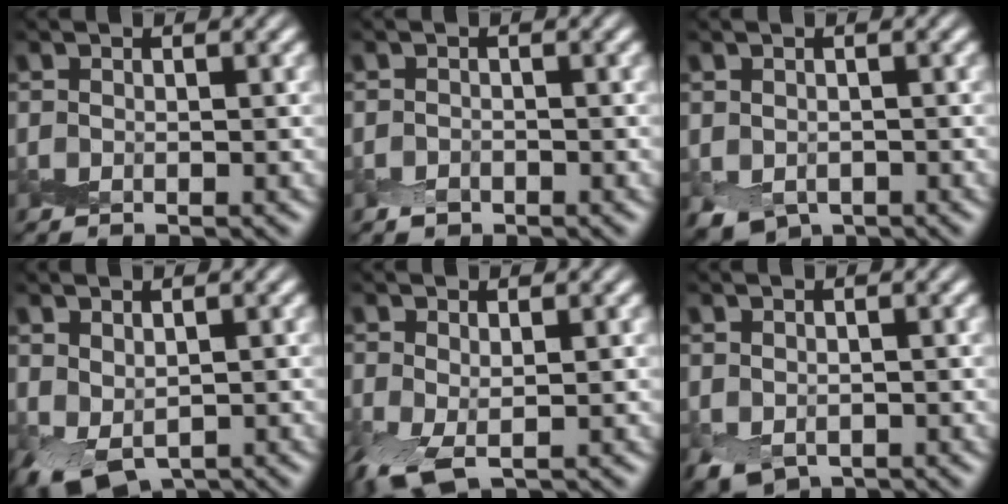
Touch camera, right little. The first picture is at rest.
{"total": 1.0, "force": [-0.7, 0.6, 0.3], "torque": [-0.002, 0.000, -0.014]}
{"total": 2.2, "force": [-1.0, 1.6, 1.2], "torque": [-0.022, -0.011, -0.015]}
{"total": 3.0, "force": [-0.2, 2.0, 2.2], "torque": [-0.043, -0.010, 0.004]}
{"total": 3.8, "force": [-1.0, 1.9, 3.1], "torque": [-0.078, -0.009, -0.021]}
{"total": 1.8, "force": [-0.7, 1.3, 1.0], "torque": [-0.021, -0.011, -0.009]}